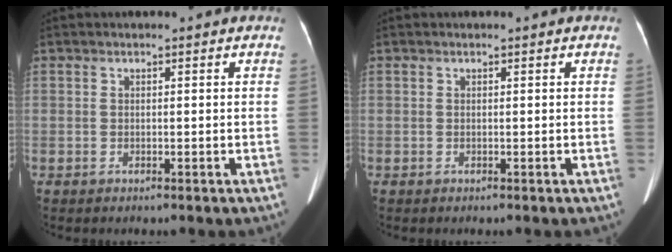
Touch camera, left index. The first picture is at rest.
{"total": 0.0}